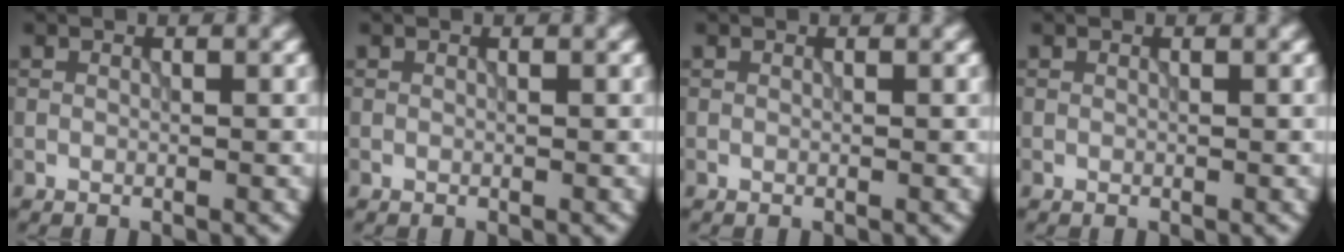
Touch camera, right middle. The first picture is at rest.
{"total": 0.0}
{"total": 0.0}
{"total": 0.0}